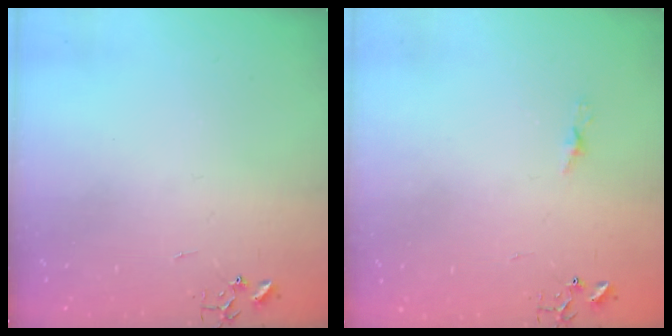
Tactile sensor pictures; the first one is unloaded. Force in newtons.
{"total": 3.8, "press": 3.7, "slide": 0.3}